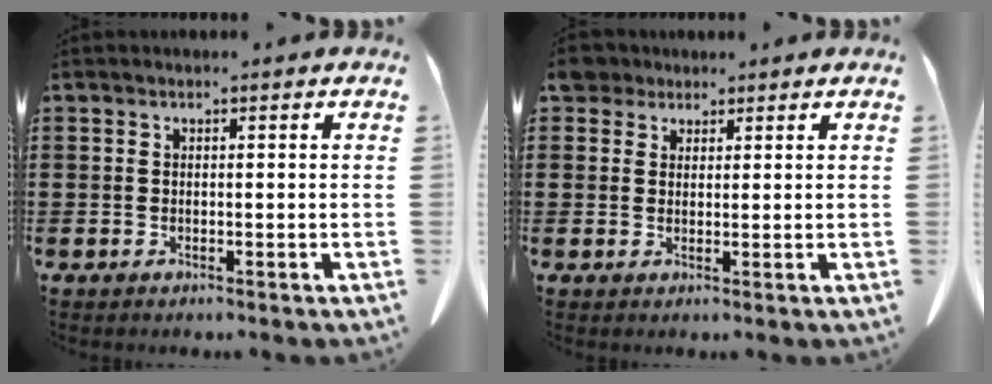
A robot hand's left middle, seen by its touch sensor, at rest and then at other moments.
{"total": 3.3, "force": [2.6, 1.8, 0.8], "torque": [-0.027, 0.010, 0.049]}